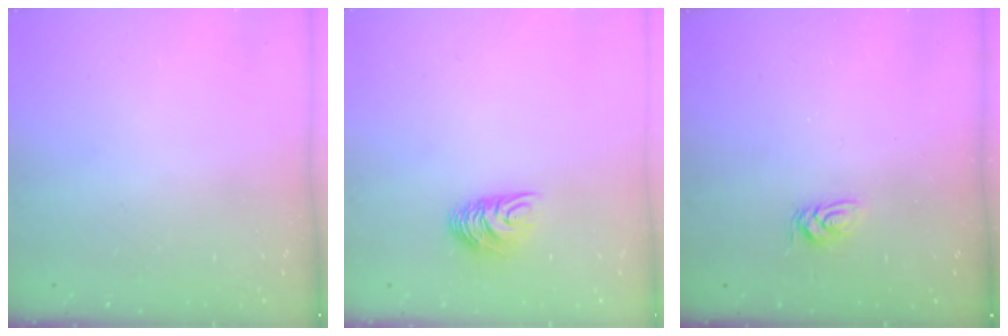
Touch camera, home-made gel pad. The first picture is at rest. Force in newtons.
{"total": 7.3, "press": 7.3, "slide": 0.4}
{"total": 3.4, "press": 3.4, "slide": 0.5}